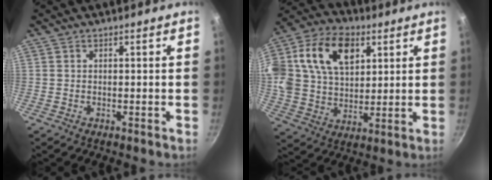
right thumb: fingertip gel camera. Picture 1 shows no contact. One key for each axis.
{"total": 25.4, "fx": 9.0, "fy": 17.0, "fz": 16.6, "tx": -0.338, "ty": 0.021, "tz": 0.154}